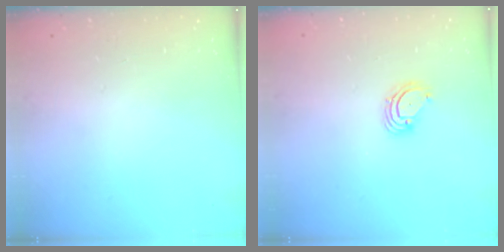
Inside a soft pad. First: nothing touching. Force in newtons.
{"total": 3.6, "press": 3.6, "slide": 0.3}